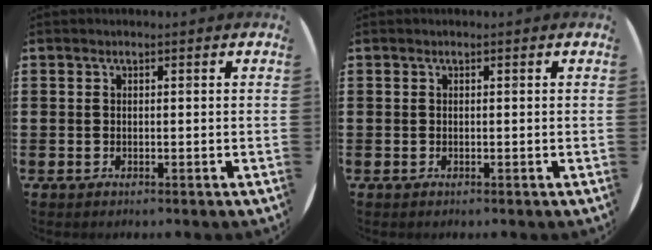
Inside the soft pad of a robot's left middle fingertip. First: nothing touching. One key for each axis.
{"total": 0.0}